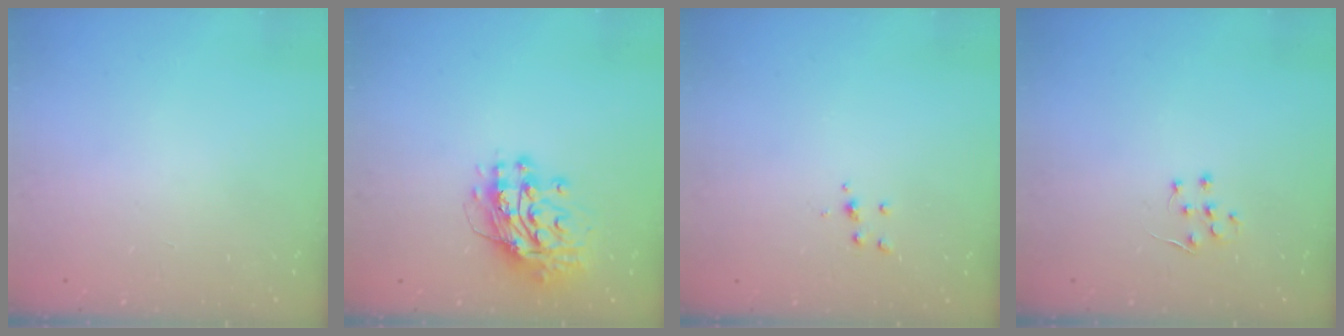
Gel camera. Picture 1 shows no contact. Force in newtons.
{"total": 13.2, "press": 13.1, "slide": 1.2}
{"total": 3.3, "press": 3.3, "slide": 0.4}
{"total": 5.1, "press": 5.1, "slide": 0.7}